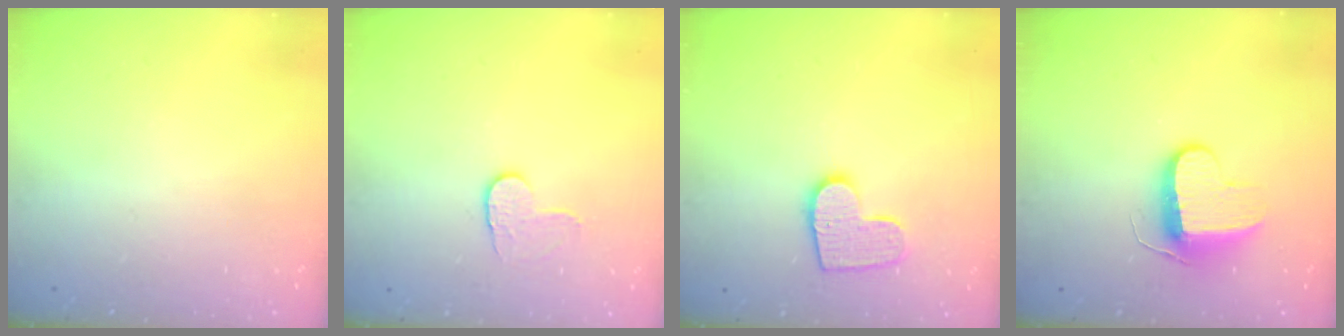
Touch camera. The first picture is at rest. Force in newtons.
{"total": 4.3, "press": 4.3, "slide": 0.4}
{"total": 11.3, "press": 11.3, "slide": 0.7}
{"total": 9.4, "press": 9.4, "slide": 0.5}